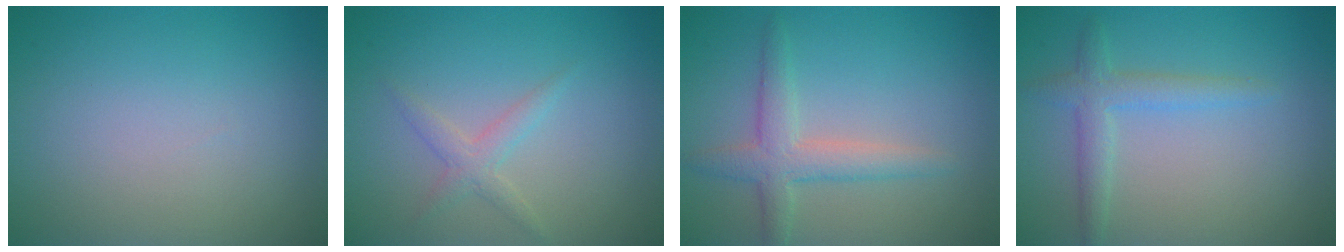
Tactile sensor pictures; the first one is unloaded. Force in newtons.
{"total": 1.7, "press": 1.7, "slide": 0.1}
{"total": 3.2, "press": 3.2, "slide": 0.2}
{"total": 2.4, "press": 2.4, "slide": 0.1}